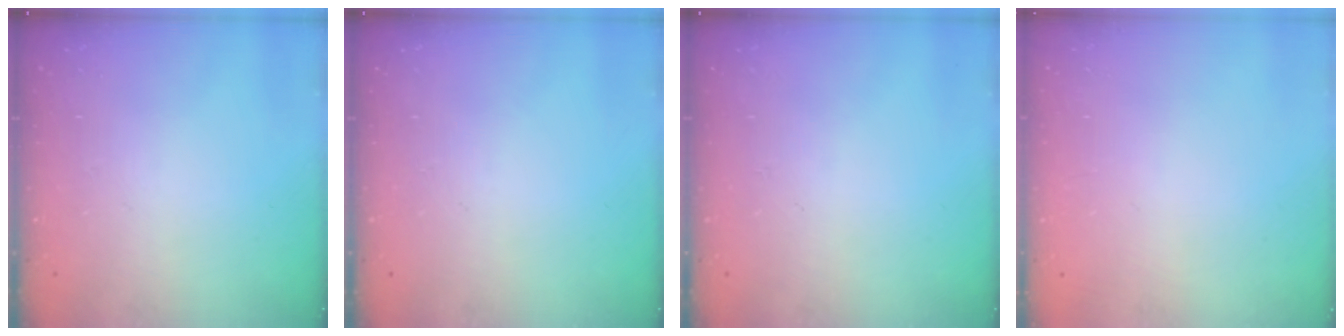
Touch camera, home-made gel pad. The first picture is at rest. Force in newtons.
{"total": 0.0}
{"total": 0.0}
{"total": 2.0, "press": 2.0, "slide": 0.1}